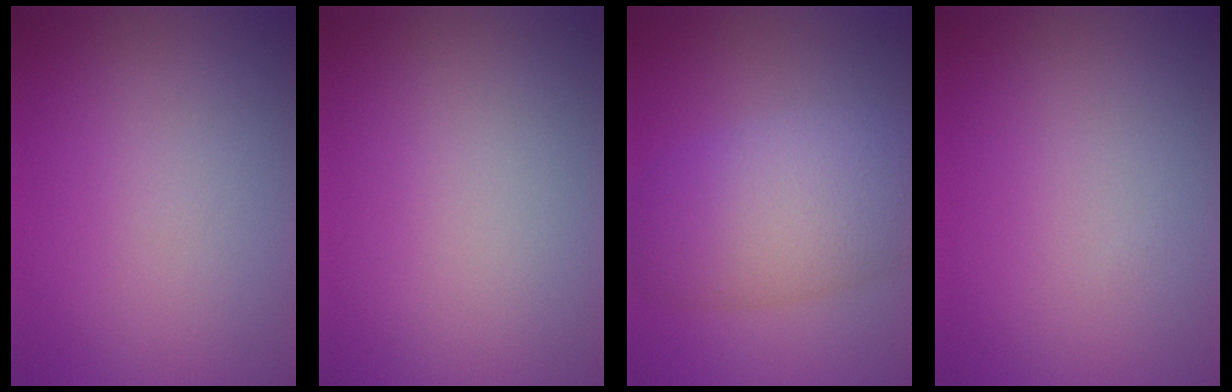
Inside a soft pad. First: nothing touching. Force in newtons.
{"total": 0.0}
{"total": 8.0, "press": 8.0, "slide": 0.6}
{"total": 0.0}